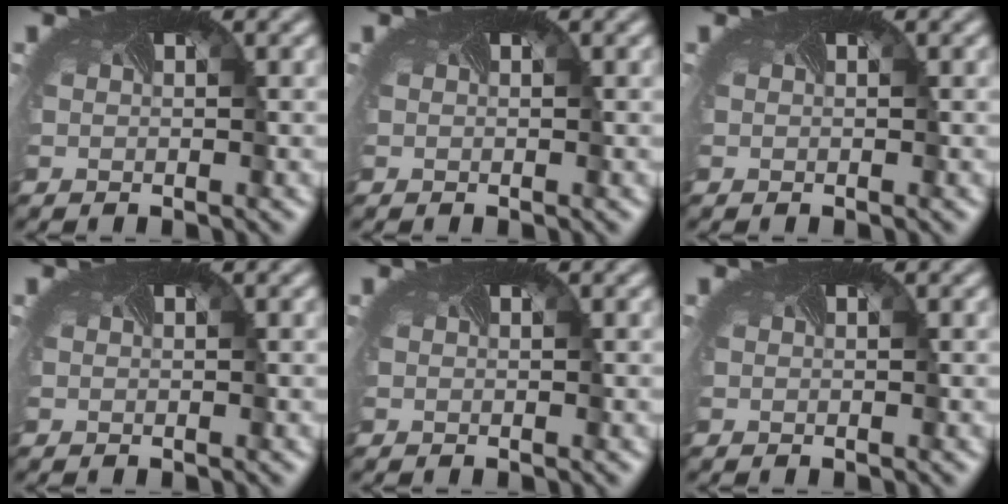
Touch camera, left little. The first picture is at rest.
{"total": 0.0}
{"total": 0.0}
{"total": 0.0}
{"total": 0.0}
{"total": 0.0}